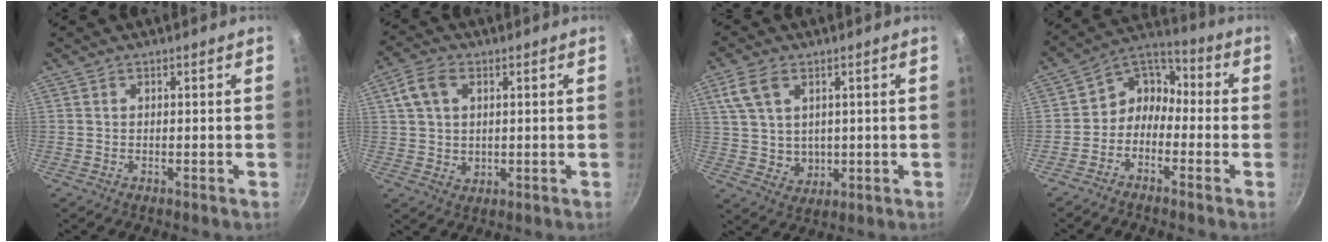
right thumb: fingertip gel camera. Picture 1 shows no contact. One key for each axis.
{"total": 7.3, "fx": 2.2, "fy": 5.0, "fz": 4.7, "tx": -0.085, "ty": 0.000, "tz": 0.038}
{"total": 8.9, "fx": 3.1, "fy": 6.3, "fz": 5.4, "tx": -0.088, "ty": -0.011, "tz": 0.069}
{"total": 7.7, "fx": -2.8, "fy": 6.2, "fz": 3.7, "tx": -0.040, "ty": 0.058, "tz": -0.078}